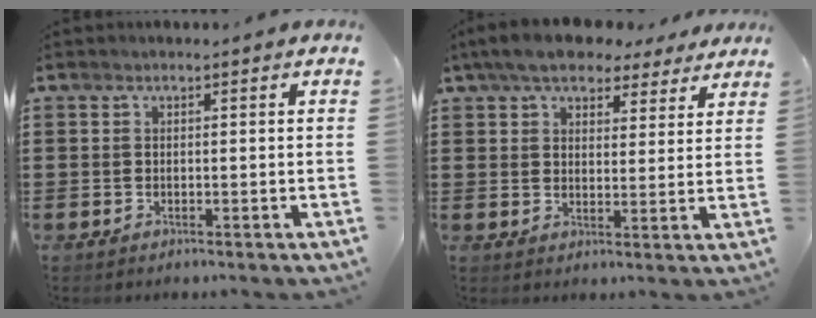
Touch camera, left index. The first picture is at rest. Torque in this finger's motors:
{"motor_torque": [1.63, -0.51, 0.88, 0.21]}